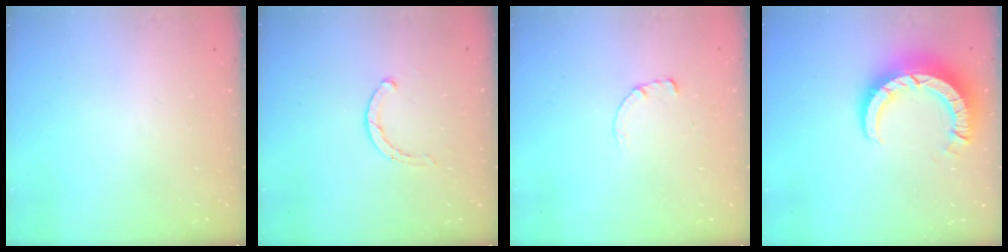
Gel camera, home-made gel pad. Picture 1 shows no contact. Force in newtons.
{"total": 1.9, "press": 1.8, "slide": 0.3}
{"total": 0.7, "press": 0.6, "slide": 0.2}
{"total": 10.6, "press": 10.5, "slide": 1.0}